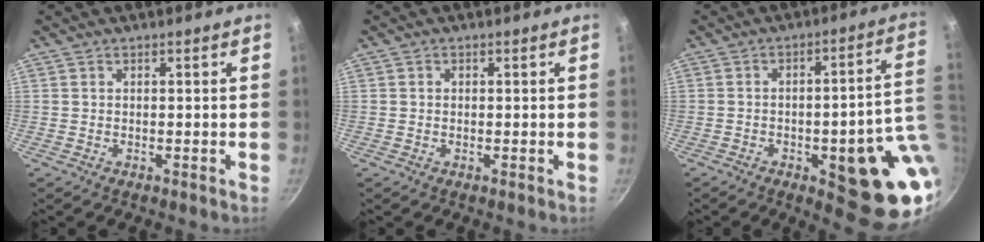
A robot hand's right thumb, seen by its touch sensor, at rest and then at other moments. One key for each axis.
{"total": 0.7, "fx": 0.1, "fy": 0.7, "fz": 0.2, "tx": 0.000, "ty": 0.001, "tz": 0.000}
{"total": 18.9, "fx": -3.8, "fy": 5.9, "fz": 17.6, "tx": -0.173, "ty": 0.014, "tz": -0.045}